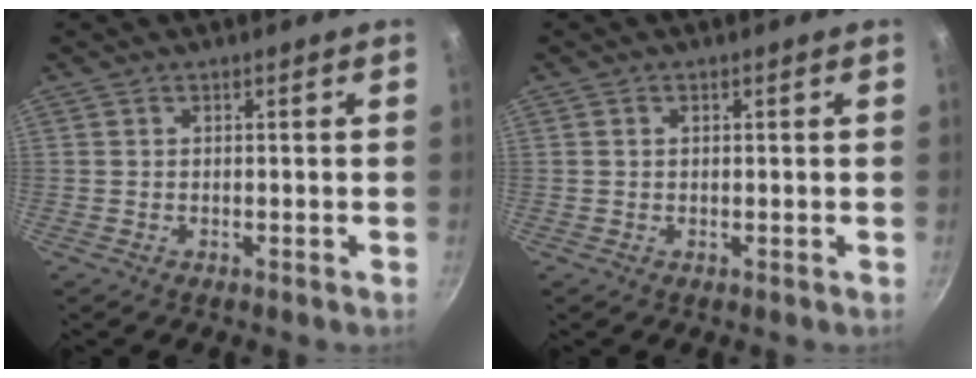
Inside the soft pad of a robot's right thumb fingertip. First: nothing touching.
{"total": 0.8, "force": [0.2, 0.6, 0.5], "torque": [-0.006, 0.004, 0.003]}